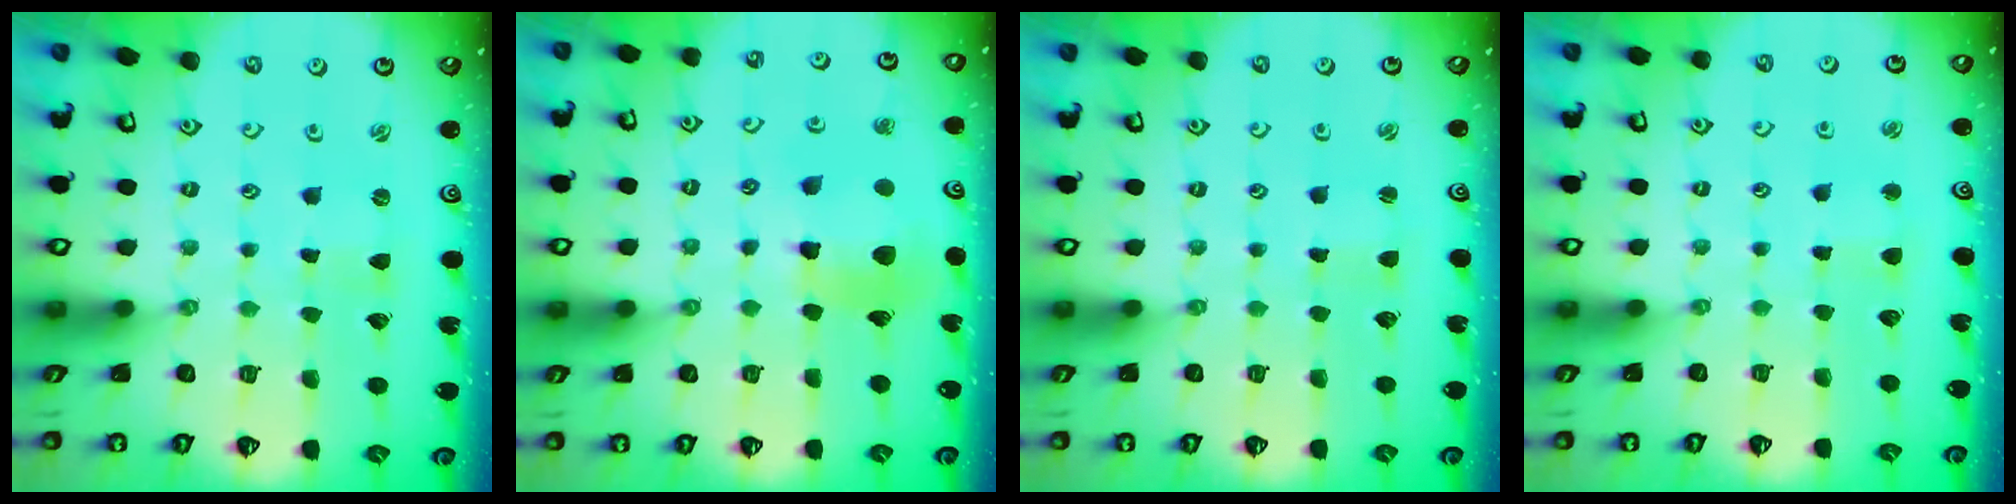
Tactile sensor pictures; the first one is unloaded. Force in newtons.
{"total": 12.1, "press": 12.0, "slide": 1.5}
{"total": 1.1, "press": 1.1, "slide": 0.1}
{"total": 3.1, "press": 3.1, "slide": 0.4}